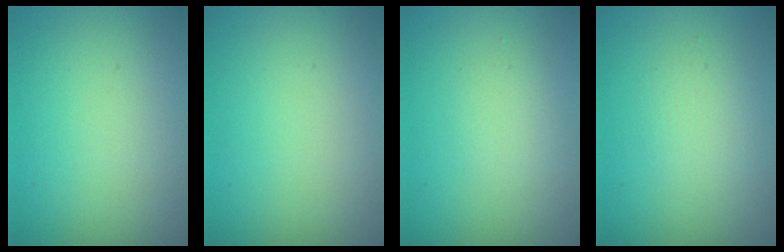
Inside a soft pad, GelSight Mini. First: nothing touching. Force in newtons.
{"total": 0.0}
{"total": 1.3, "press": 1.3, "slide": 0.2}
{"total": 1.9, "press": 1.9, "slide": 0.1}